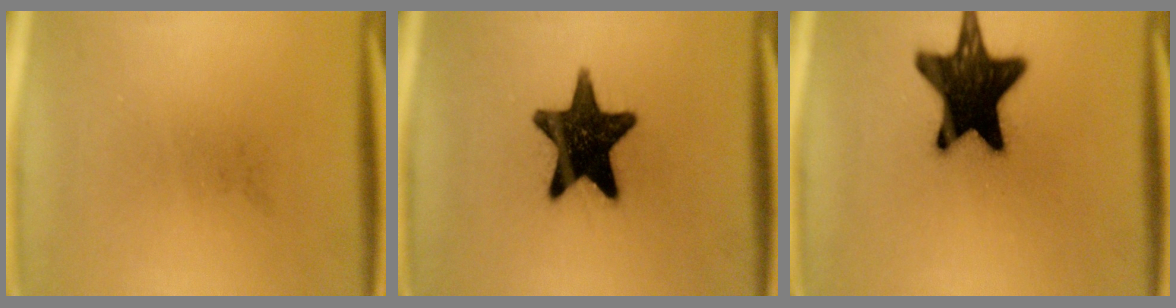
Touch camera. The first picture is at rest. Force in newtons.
{"total": 16.6}
{"total": 19.0}